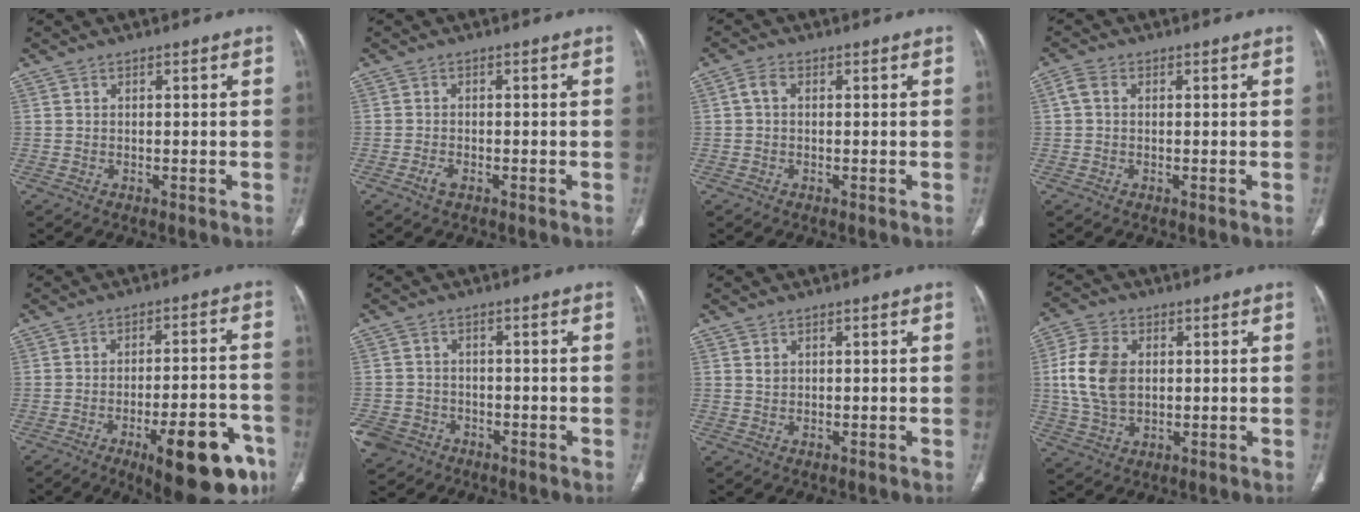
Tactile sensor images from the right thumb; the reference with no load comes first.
{"total": 1.7, "force": [-1.0, 0.8, 1.1], "torque": [-0.029, 0.002, -0.021]}
{"total": 2.1, "force": [0.2, 1.4, 1.6], "torque": [-0.029, 0.007, 0.000]}
{"total": 2.3, "force": [0.3, 1.7, 1.5], "torque": [-0.033, 0.009, 0.003]}
{"total": 18.5, "force": [-9.3, 6.1, 14.7], "torque": [-0.141, 0.051, -0.119]}
{"total": 7.1, "force": [-3.5, 5.8, 2.0], "torque": [-0.051, 0.017, -0.056]}
{"total": 1.1, "force": [0.6, 0.8, 0.5], "torque": [-0.001, -0.003, 0.012]}
{"total": 11.2, "force": [1.4, 7.8, 8.0], "torque": [-0.156, 0.003, 0.030]}